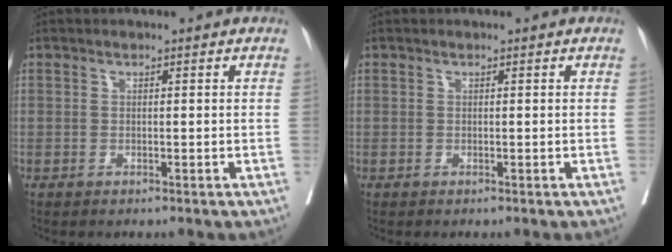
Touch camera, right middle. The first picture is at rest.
{"total": 0.0}